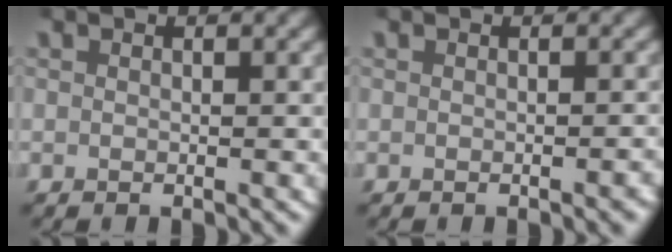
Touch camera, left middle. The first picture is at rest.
{"total": 0.6, "force": [-0.4, -0.1, 0.4], "torque": [-0.002, 0.005, -0.009]}